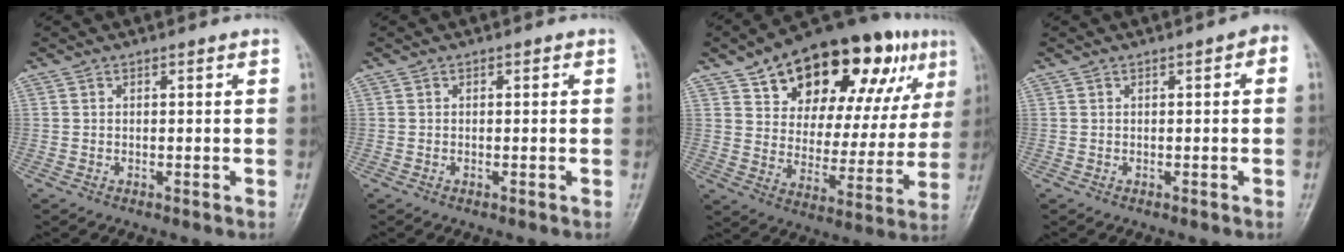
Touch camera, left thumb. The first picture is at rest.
{"total": 0.0}
{"total": 27.1, "force": [14.2, 13.4, 18.8], "torque": [-0.238, -0.006, 0.217]}
{"total": 1.9, "force": [0.3, 0.6, 1.8], "torque": [-0.019, 0.007, -0.002]}